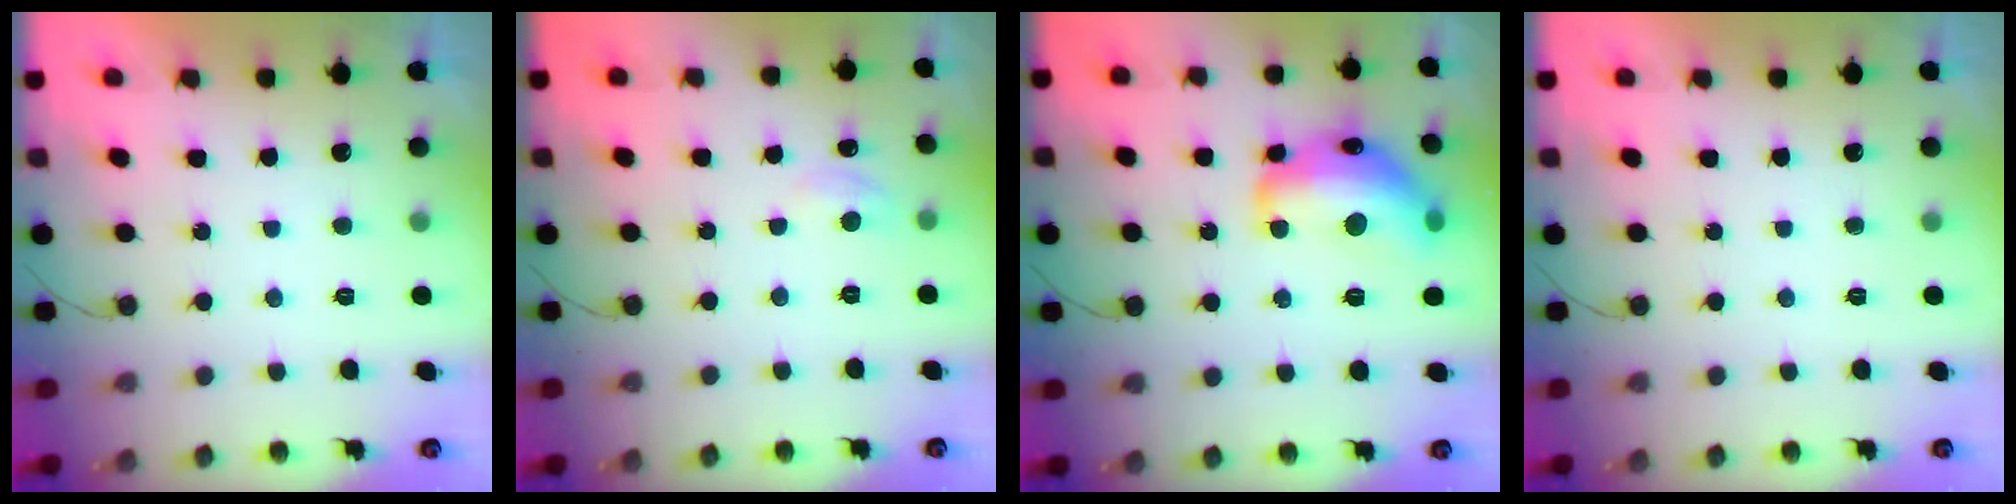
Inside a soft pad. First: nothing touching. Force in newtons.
{"total": 5.7, "press": 5.7, "slide": 0.9}
{"total": 20.0, "press": 20.0, "slide": 1.1}
{"total": 0.0}